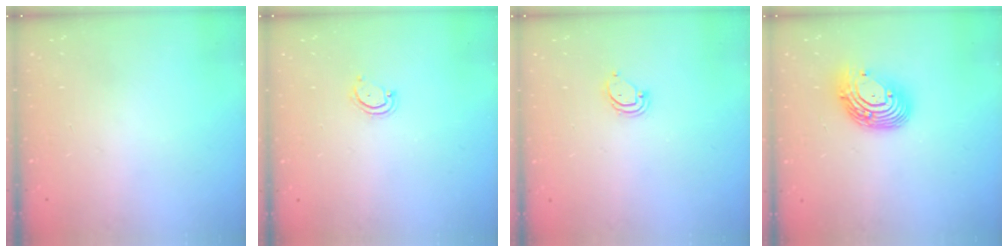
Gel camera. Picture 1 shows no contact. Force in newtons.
{"total": 3.8, "press": 3.8, "slide": 0.2}
{"total": 3.4, "press": 3.4, "slide": 0.4}
{"total": 12.8, "press": 12.8, "slide": 1.2}